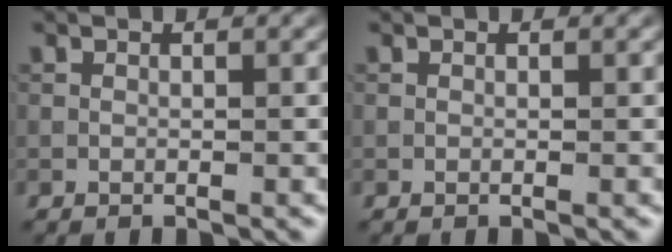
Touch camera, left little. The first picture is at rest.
{"total": 0.0}